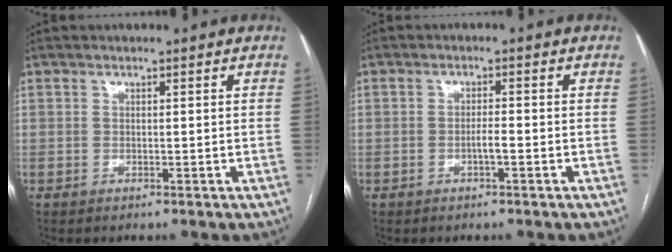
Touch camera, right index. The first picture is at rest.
{"total": 1.7, "force": [-0.7, 0.2, 1.5], "torque": [-0.026, 0.002, -0.012]}